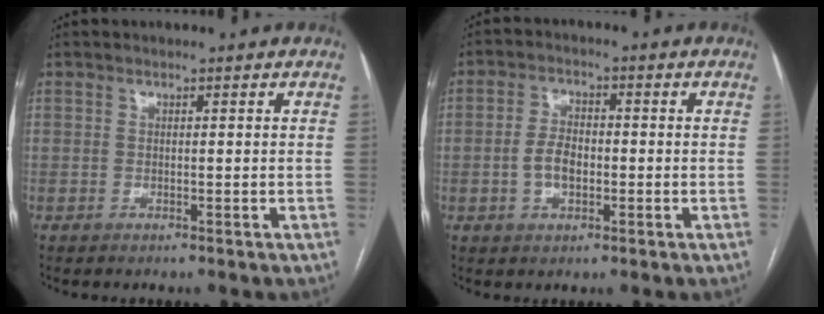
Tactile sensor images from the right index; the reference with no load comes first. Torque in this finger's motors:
{"motor_torque": [0.72, -0.07, 0.13, 0.04]}